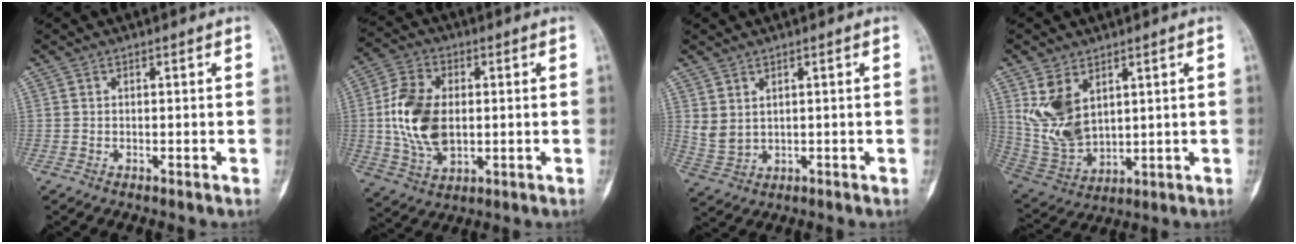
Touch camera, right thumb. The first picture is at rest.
{"total": 13.8, "force": [0.3, 8.6, 10.8], "torque": [-0.207, 0.001, 0.011]}
{"total": 3.9, "force": [1.5, 2.5, 2.6], "torque": [-0.043, -0.008, 0.044]}
{"total": 11.6, "force": [4.2, 7.1, 8.1], "torque": [-0.150, -0.021, 0.107]}